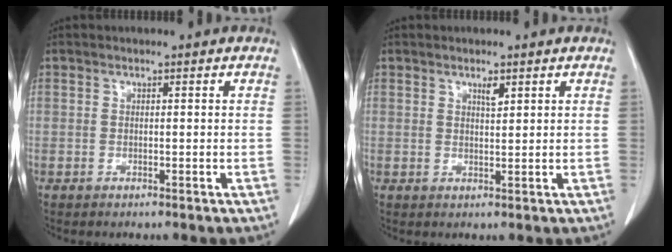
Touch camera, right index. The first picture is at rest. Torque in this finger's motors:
{"motor_torque": [0.05, 0.05, 0.00, 0.02]}